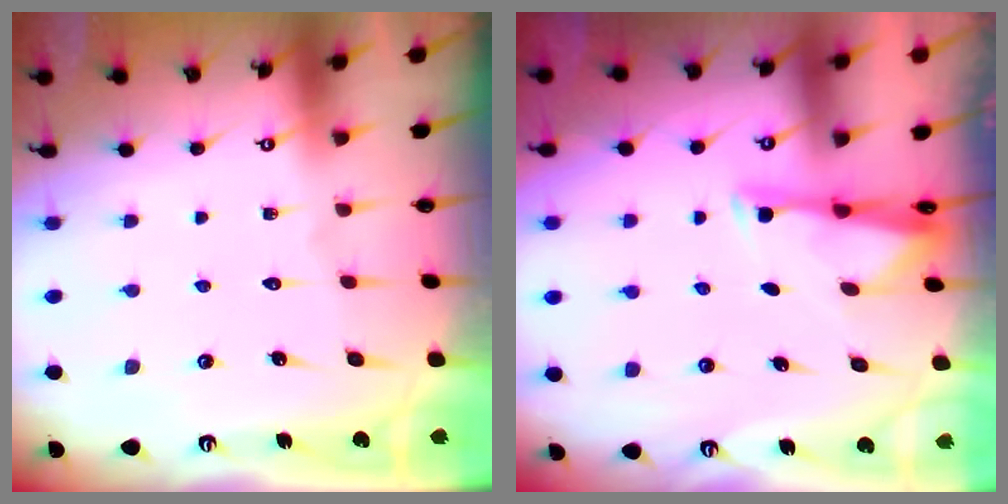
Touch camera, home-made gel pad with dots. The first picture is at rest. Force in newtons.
{"total": 3.3, "press": 3.2, "slide": 0.4}